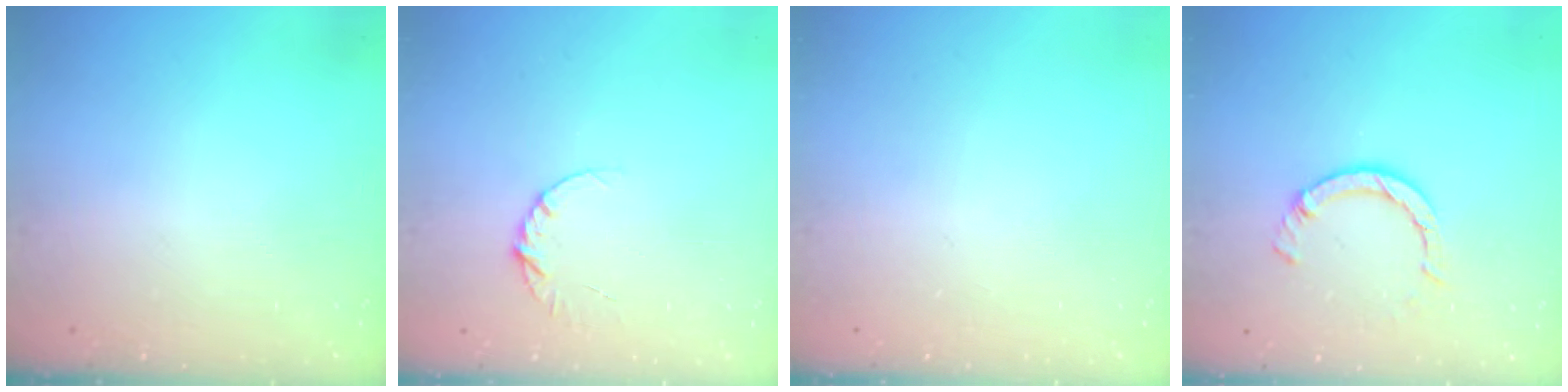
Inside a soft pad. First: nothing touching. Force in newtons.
{"total": 4.6, "press": 4.5, "slide": 0.5}
{"total": 0.0}
{"total": 5.8, "press": 5.8, "slide": 0.8}